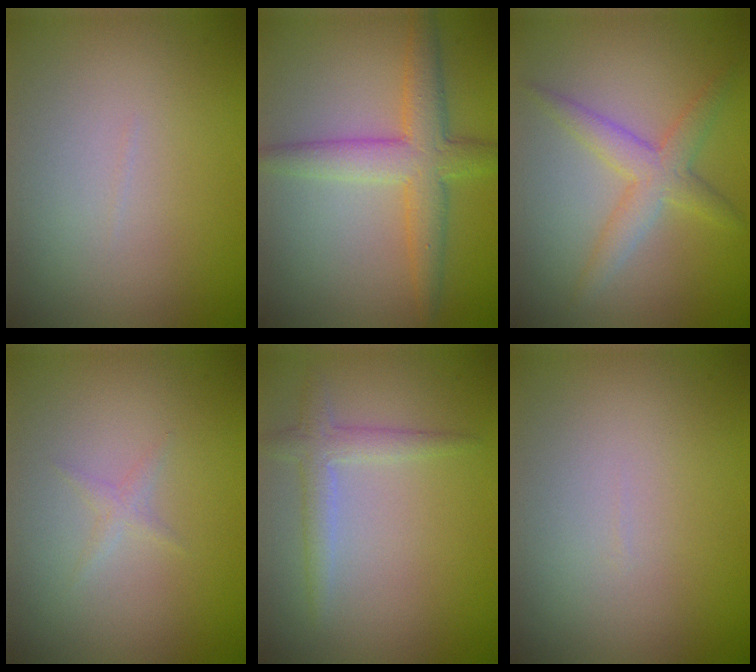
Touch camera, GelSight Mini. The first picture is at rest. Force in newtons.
{"total": 4.6, "press": 4.6, "slide": 0.1}
{"total": 3.1, "press": 3.1, "slide": 0.1}
{"total": 0.7, "press": 0.7, "slide": 0.0}
{"total": 2.3, "press": 2.3, "slide": 0.1}
{"total": 0.0}